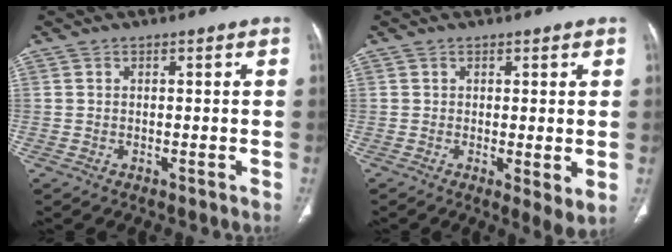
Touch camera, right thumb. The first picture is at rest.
{"total": 4.2, "force": [-0.4, 1.3, 4.0], "torque": [-0.068, -0.017, -0.009]}